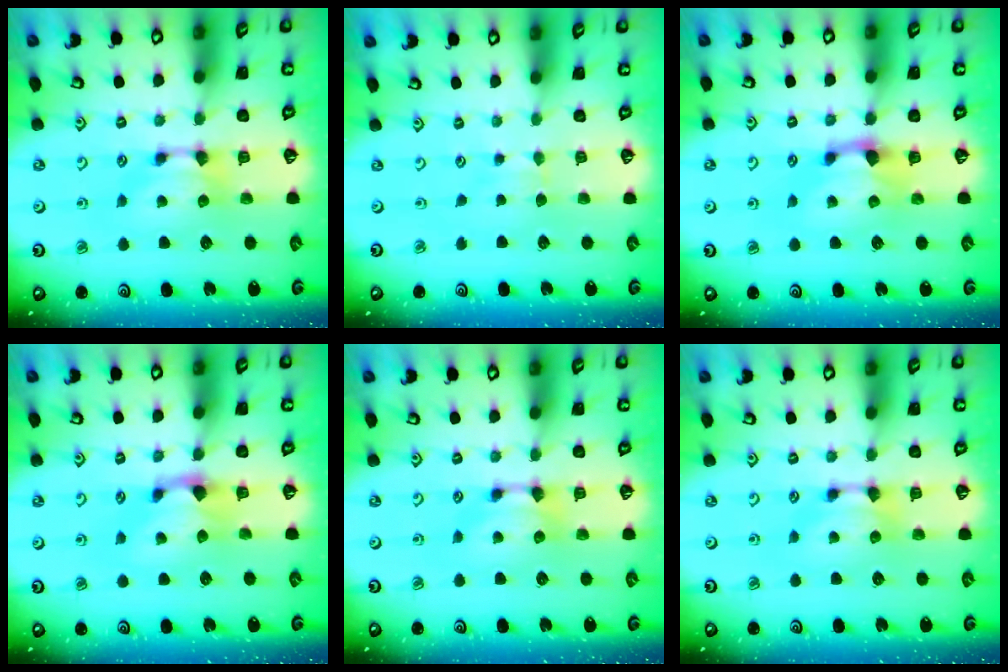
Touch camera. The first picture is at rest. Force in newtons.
{"total": 2.4, "press": 2.4, "slide": 0.4}
{"total": 1.2, "press": 0.2, "slide": 1.2}
{"total": 1.3, "press": 0.4, "slide": 1.2}
{"total": 0.0}
{"total": 0.0}